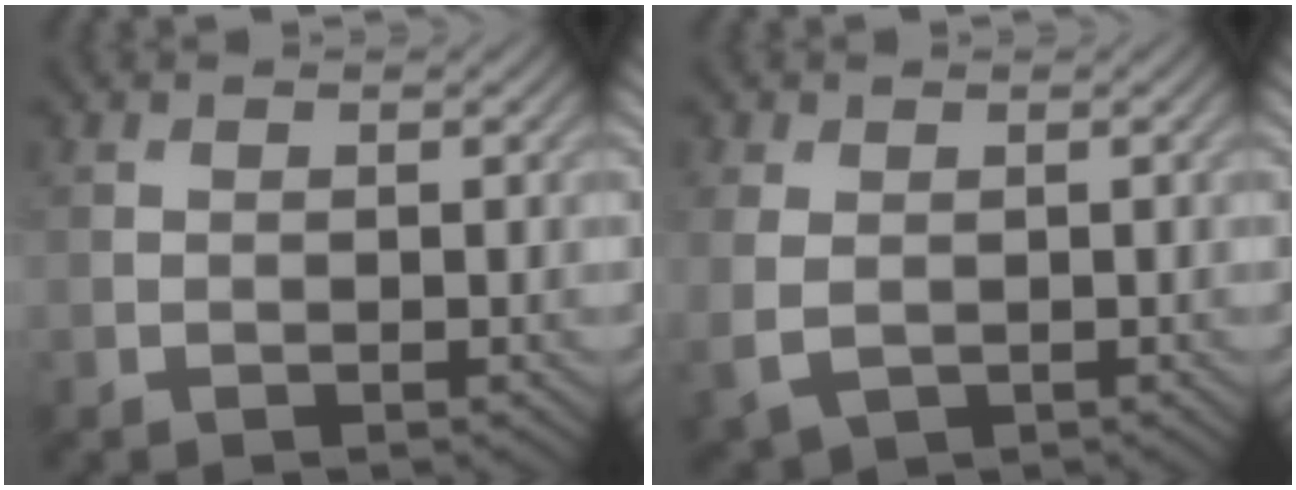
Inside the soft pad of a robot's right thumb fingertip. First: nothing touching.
{"total": 4.4, "force": [-0.3, 3.3, 3.0], "torque": [-0.092, -0.010, -0.005]}